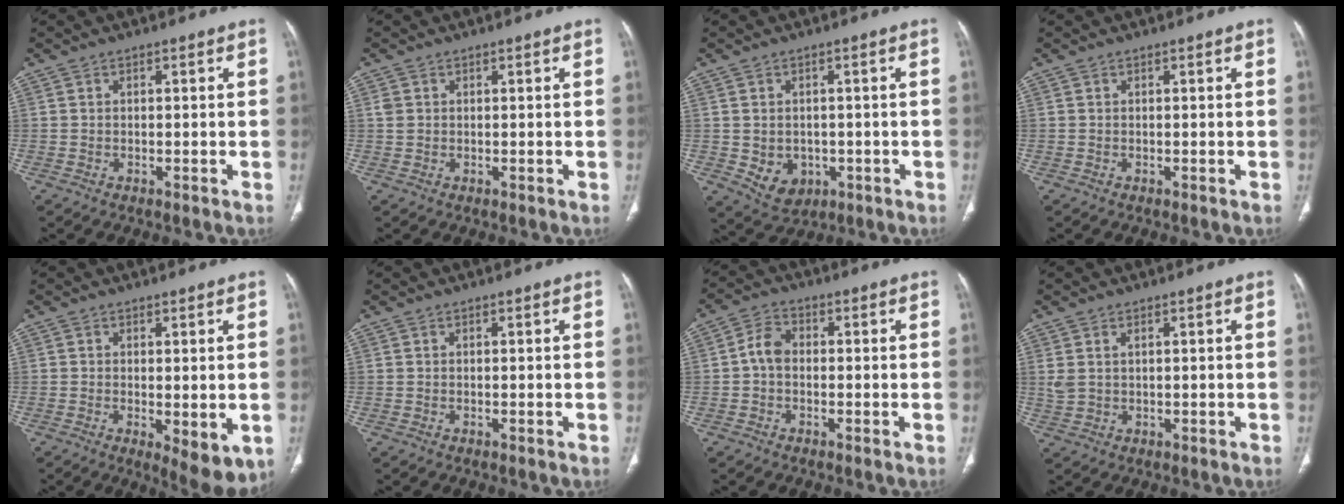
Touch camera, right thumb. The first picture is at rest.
{"total": 1.4, "force": [0.4, 1.2, 0.7], "torque": [-0.010, 0.002, 0.010]}
{"total": 6.4, "force": [-1.4, 5.3, 3.4], "torque": [-0.040, 0.006, -0.002]}
{"total": 0.0}
{"total": 6.8, "force": [-1.4, 2.4, 6.2], "torque": [-0.087, -0.023, -0.013]}
{"total": 0.0}
{"total": 4.2, "force": [-0.4, 3.0, 2.9], "torque": [-0.047, 0.014, -0.017]}
{"total": 3.0, "force": [1.0, 1.8, 2.2], "torque": [-0.054, 0.004, 0.030]}